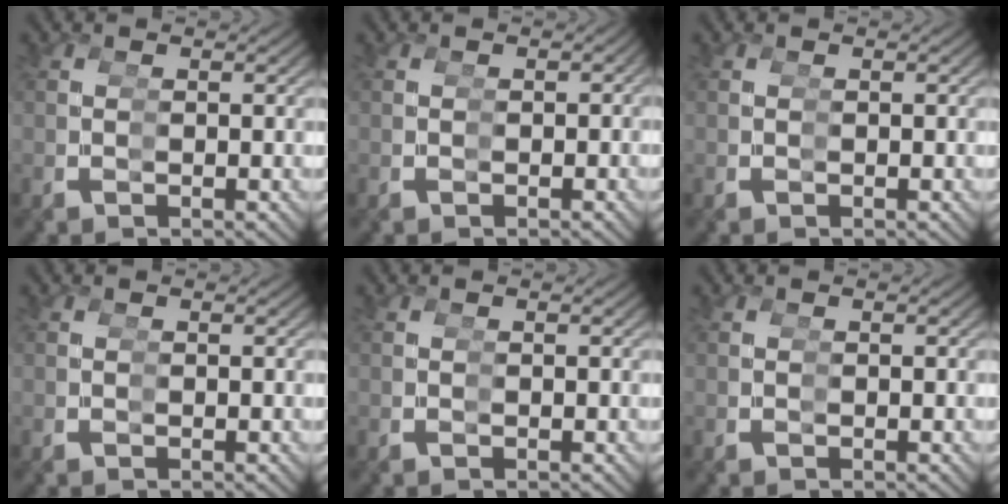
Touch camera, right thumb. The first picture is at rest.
{"total": 1.2, "force": [-0.2, 1.0, 0.6], "torque": [-0.004, -0.010, -0.001]}
{"total": 0.0}
{"total": 0.0}
{"total": 0.0}
{"total": 0.0}